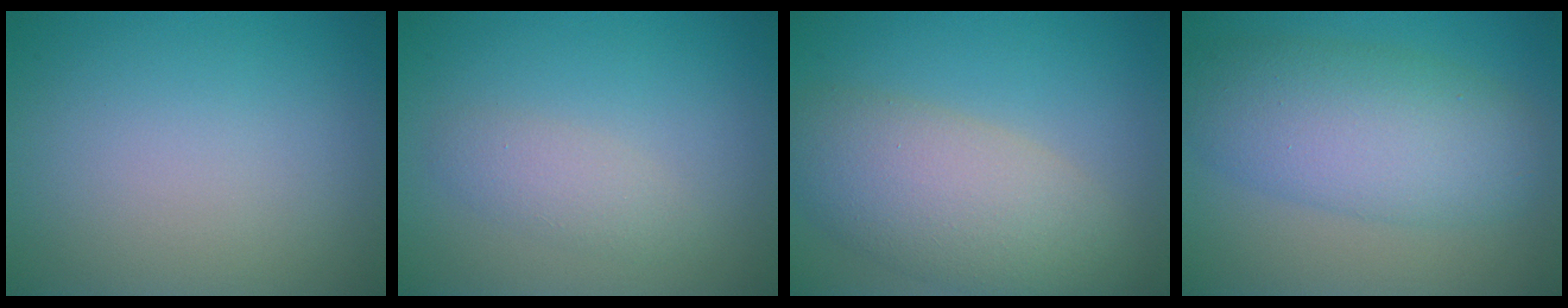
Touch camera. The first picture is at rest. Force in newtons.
{"total": 1.9, "press": 1.9, "slide": 0.1}
{"total": 7.1, "press": 7.1, "slide": 0.5}
{"total": 7.1, "press": 7.1, "slide": 0.0}